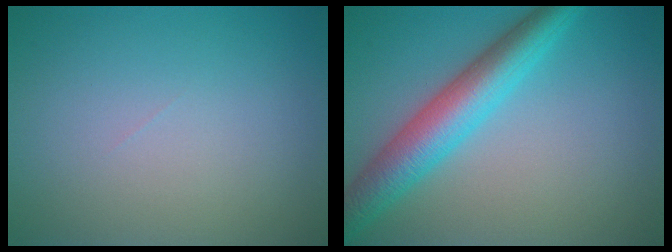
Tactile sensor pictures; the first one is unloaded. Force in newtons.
{"total": 6.3, "press": 6.3, "slide": 0.0}